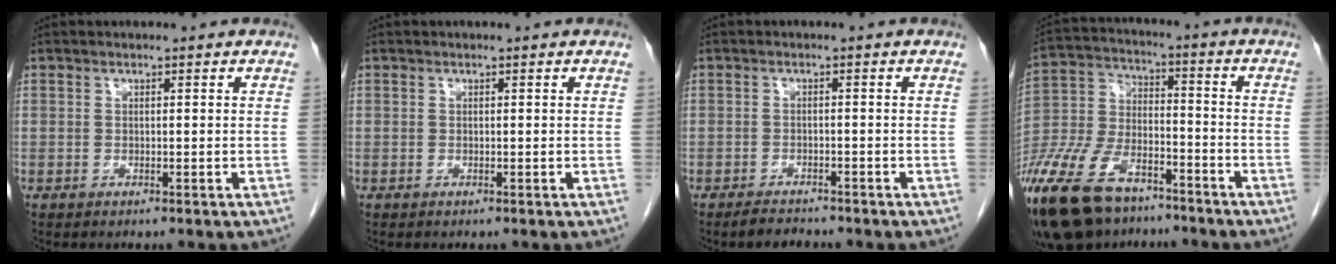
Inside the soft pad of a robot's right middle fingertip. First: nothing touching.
{"total": 0.0}
{"total": 2.4, "force": [-2.2, 0.6, 0.7], "torque": [-0.020, -0.004, -0.033]}
{"total": 22.0, "force": [-15.7, 9.5, 12.1], "torque": [-0.326, -0.029, -0.284]}